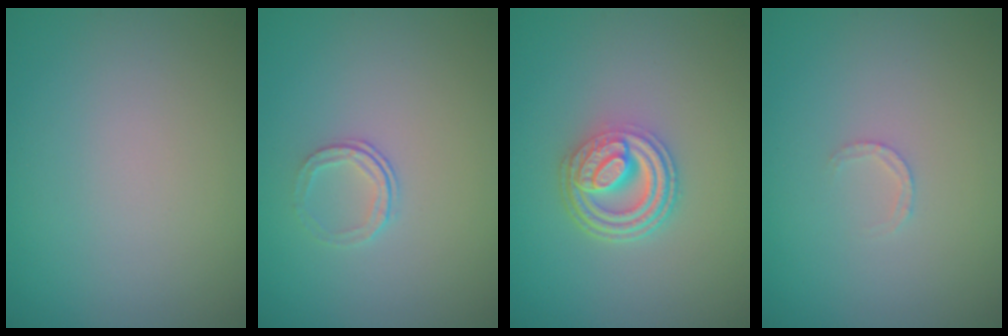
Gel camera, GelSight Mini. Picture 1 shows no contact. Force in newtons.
{"total": 1.3, "press": 0.9, "slide": 0.9}
{"total": 4.7, "press": 3.5, "slide": 3.0}
{"total": 0.9, "press": 0.9, "slide": 0.2}